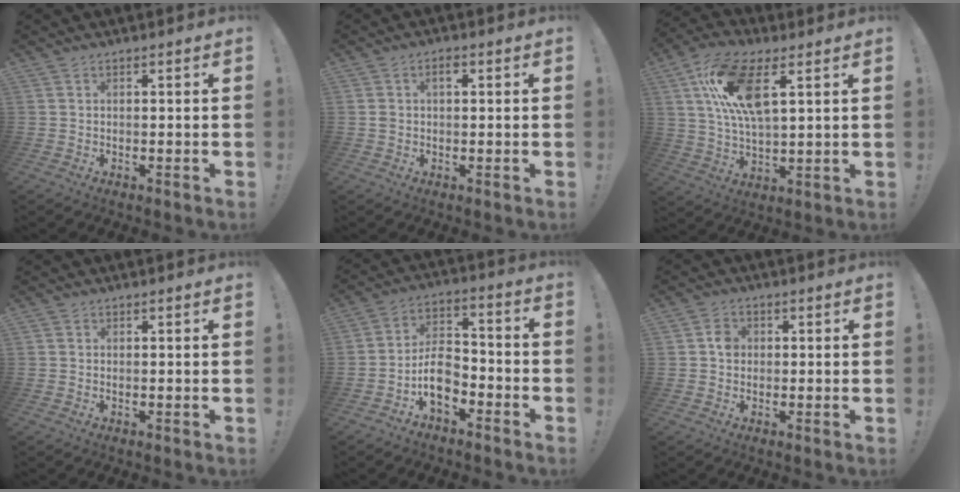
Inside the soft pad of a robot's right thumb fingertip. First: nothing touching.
{"total": 2.6, "force": [0.6, 1.6, 2.0], "torque": [-0.031, 0.006, 0.007]}
{"total": 16.7, "force": [6.3, 7.2, 13.7], "torque": [-0.267, -0.007, 0.110]}
{"total": 0.0}
{"total": 10.1, "force": [-5.2, 6.5, 5.8], "torque": [-0.100, 0.035, -0.086]}
{"total": 3.5, "force": [-0.1, 2.9, 1.8], "torque": [-0.017, 0.004, -0.006]}